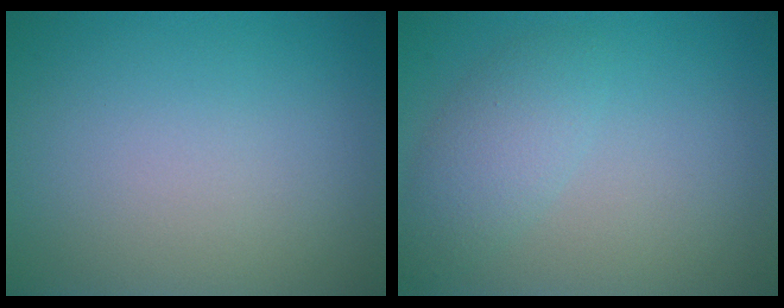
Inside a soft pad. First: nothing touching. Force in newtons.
{"total": 2.8, "press": 2.8, "slide": 0.1}